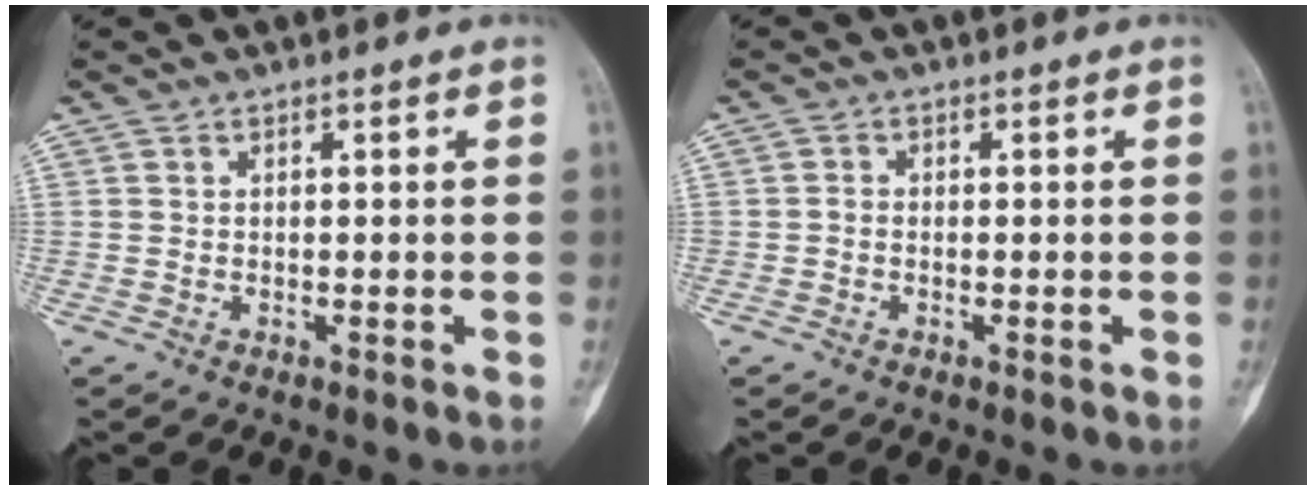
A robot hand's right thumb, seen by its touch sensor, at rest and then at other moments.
{"total": 0.9, "force": [-0.4, 0.6, 0.5], "torque": [-0.010, 0.001, -0.013]}